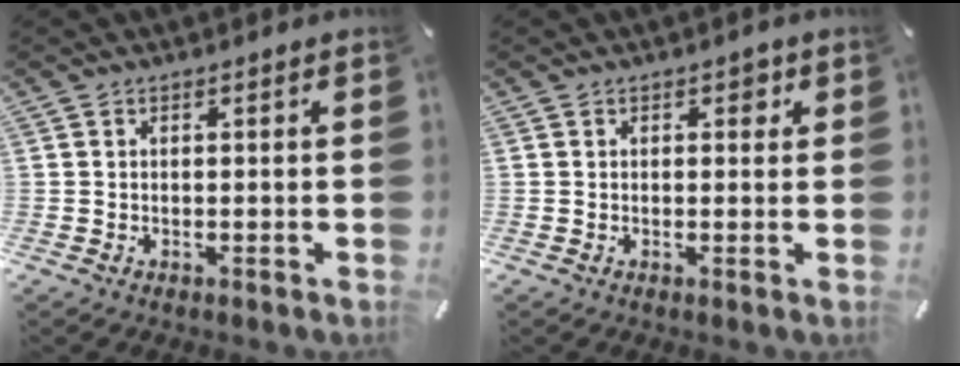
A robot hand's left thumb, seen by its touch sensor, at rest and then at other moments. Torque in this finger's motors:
{"motor_torque": [0.08, 0.07, 0.00, -0.36, 0.00]}